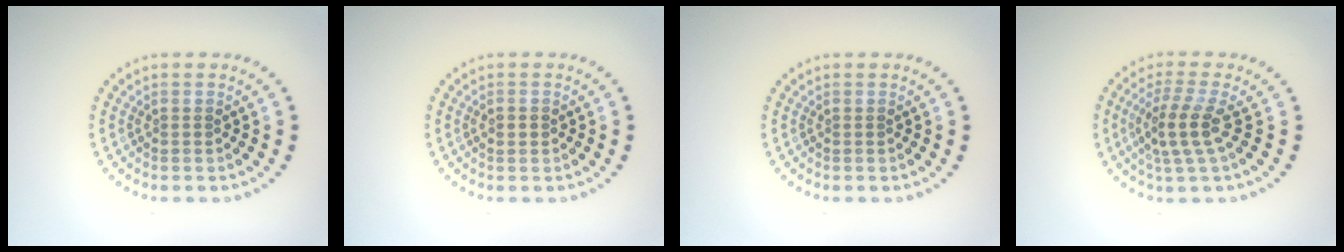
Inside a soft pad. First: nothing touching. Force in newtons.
{"total": 1.3, "press": 1.3, "slide": 0.1}
{"total": 0.0}
{"total": 3.4, "press": 2.8, "slide": 1.9}